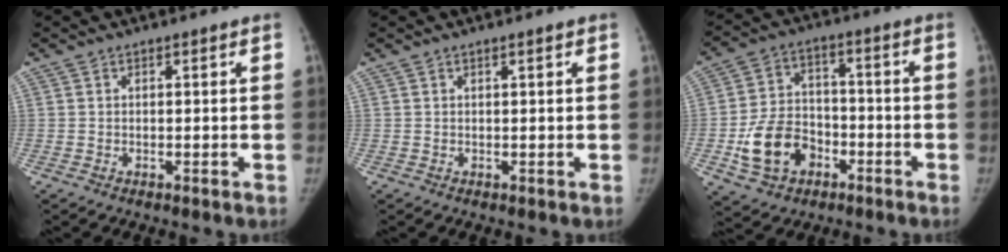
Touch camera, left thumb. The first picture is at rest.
{"total": 0.8, "force": [0.5, 0.1, 0.7], "torque": [-0.009, 0.001, 0.006]}
{"total": 12.4, "force": [-4.6, 9.2, 6.9], "torque": [-0.106, 0.028, -0.078]}